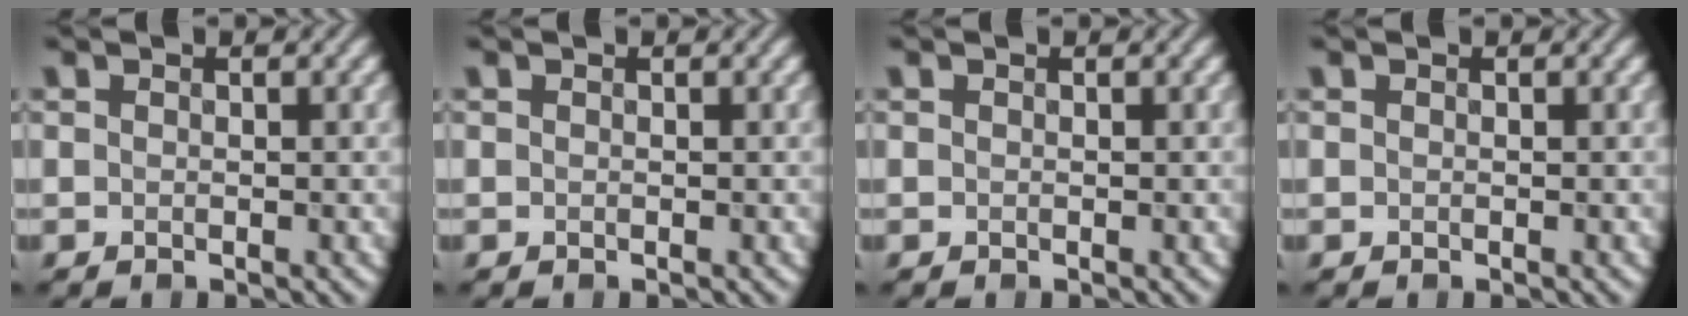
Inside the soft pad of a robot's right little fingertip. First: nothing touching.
{"total": 0.0}
{"total": 0.0}
{"total": 0.0}